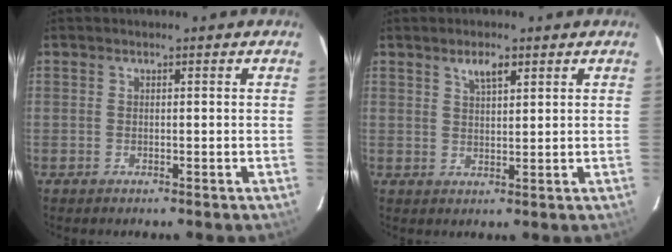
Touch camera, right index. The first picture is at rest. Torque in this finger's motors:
{"motor_torque": [0.15, 0.09, 0.12, 0.04]}